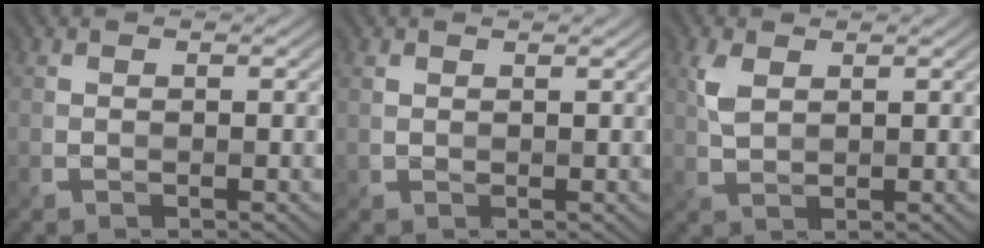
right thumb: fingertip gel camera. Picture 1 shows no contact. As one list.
[{"total": 0.8, "force": [0.7, 0.2, 0.1], "torque": [-0.010, -0.003, 0.017]}, {"total": 2.6, "force": [1.2, 1.4, 1.9], "torque": [-0.056, 0.002, 0.029]}]